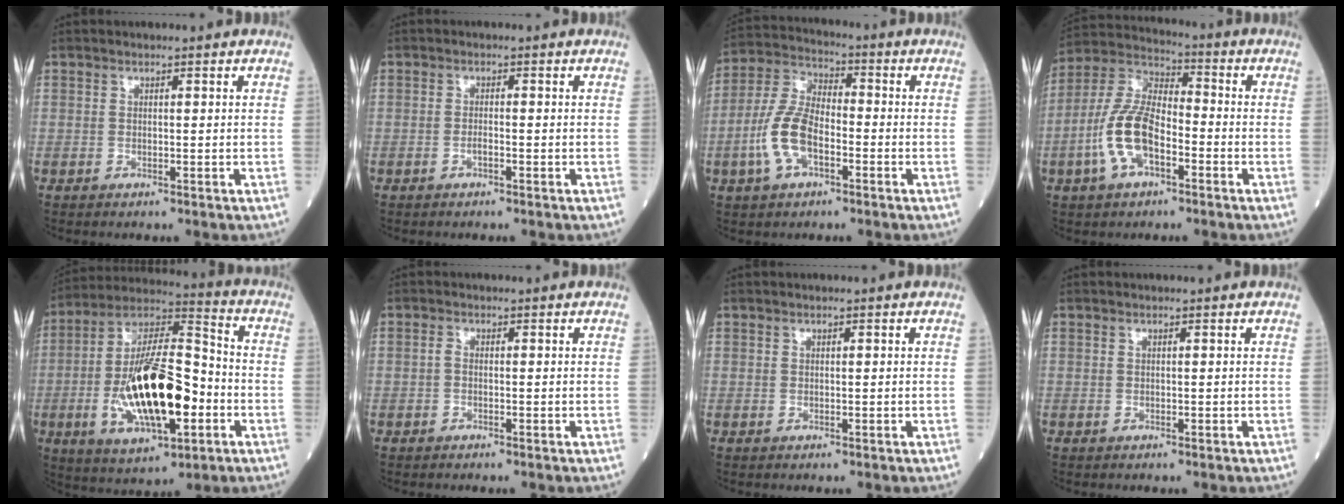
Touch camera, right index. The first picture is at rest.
{"total": 1.1, "force": [-0.5, 0.3, 0.9], "torque": [-0.017, 0.001, -0.010]}
{"total": 9.8, "force": [-3.1, 4.6, 8.1], "torque": [-0.188, 0.013, -0.064]}
{"total": 11.5, "force": [-3.8, 5.0, 9.6], "torque": [-0.218, 0.013, -0.078]}
{"total": 20.7, "force": [-4.4, 6.8, 19.1], "torque": [-0.368, 0.006, -0.070]}
{"total": 0.8, "force": [-0.2, 0.5, 0.7], "torque": [-0.013, 0.002, -0.007]}
{"total": 0.0}
{"total": 0.0}